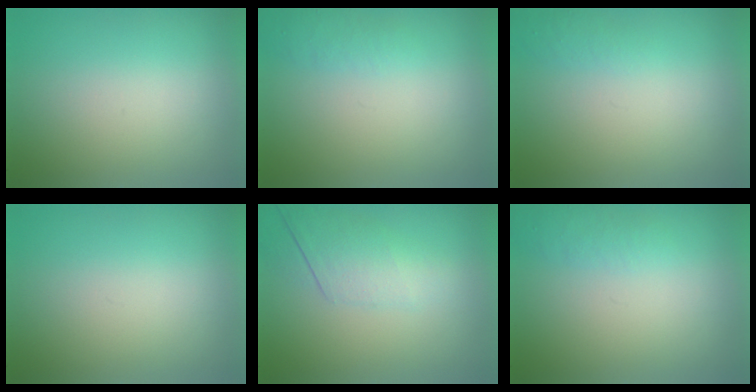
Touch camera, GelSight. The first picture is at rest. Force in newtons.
{"total": 1.4}
{"total": 1.0}
{"total": 0.0}
{"total": 2.3}
{"total": 1.3}